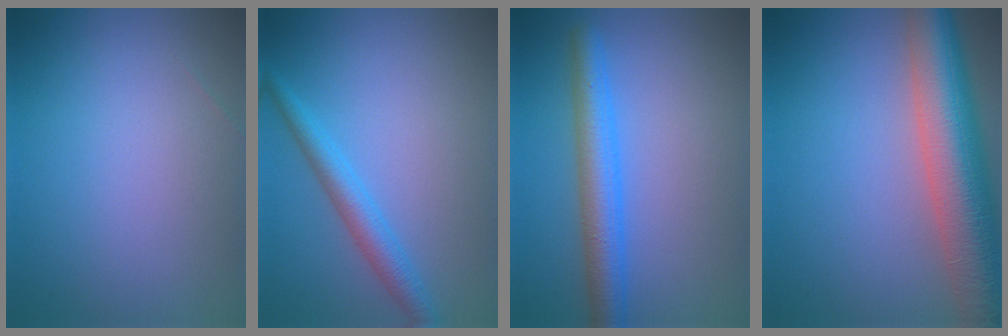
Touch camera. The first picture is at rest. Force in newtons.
{"total": 2.7, "press": 2.7, "slide": 0.1}
{"total": 4.4, "press": 4.4, "slide": 0.2}
{"total": 9.3, "press": 9.2, "slide": 0.6}